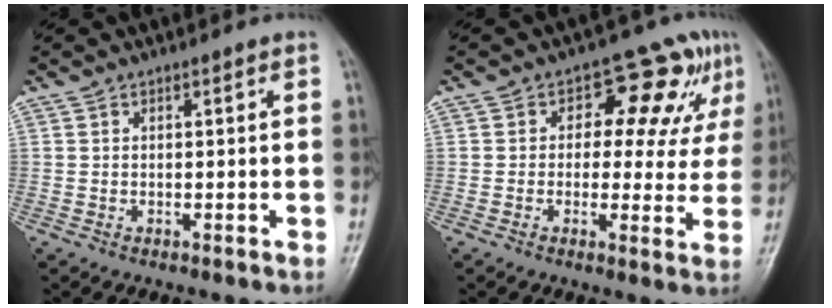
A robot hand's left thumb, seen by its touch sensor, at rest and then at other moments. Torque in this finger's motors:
{"motor_torque": [0.01, 0.32, -0.04, -0.13, 0.09]}